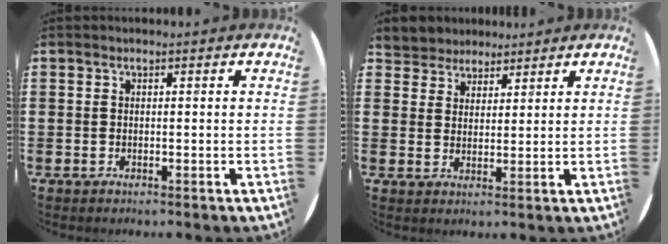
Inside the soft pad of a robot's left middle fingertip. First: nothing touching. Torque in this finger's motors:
{"motor_torque": [0.05, -0.05, -0.05, 0.00]}